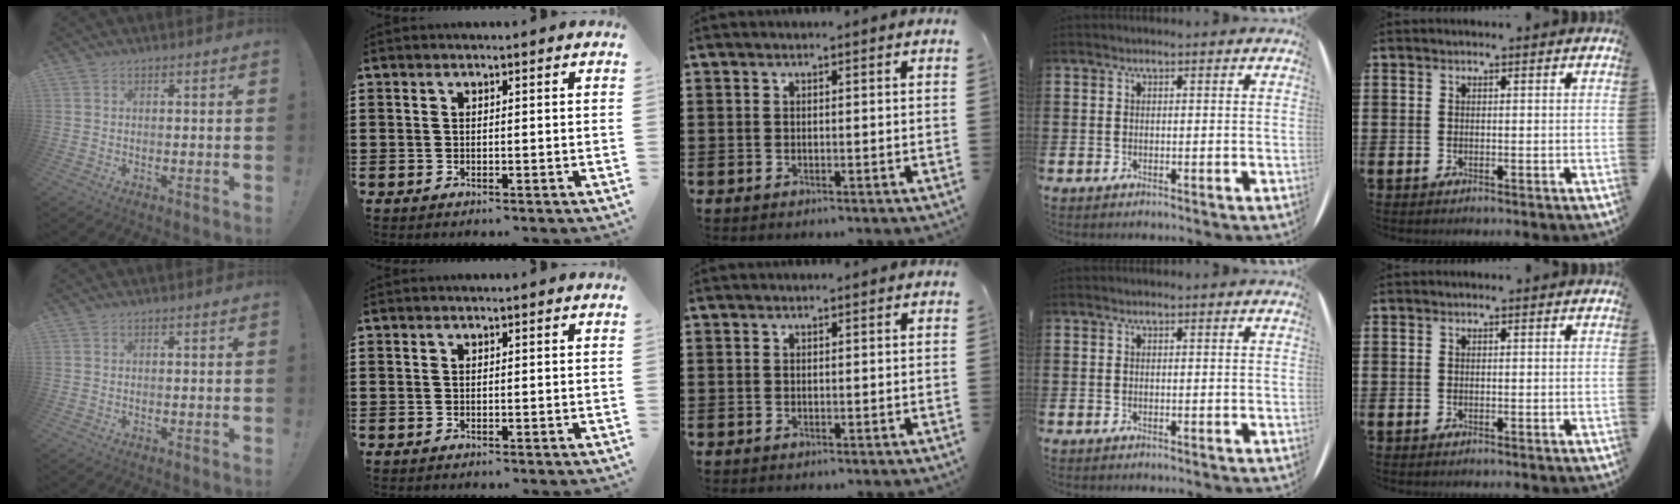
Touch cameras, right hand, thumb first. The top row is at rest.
{}